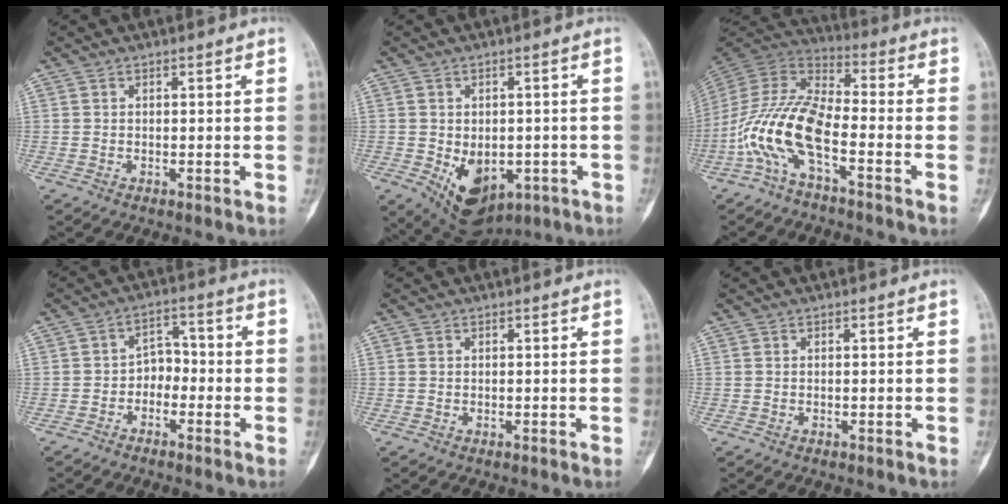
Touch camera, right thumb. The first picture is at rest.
{"total": 11.3, "force": [-3.8, 7.6, 7.6], "torque": [-0.088, 0.001, -0.036]}
{"total": 13.5, "force": [-5.6, 4.9, 11.2], "torque": [-0.242, 0.056, -0.119]}
{"total": 4.6, "force": [-1.9, 3.4, 2.4], "torque": [-0.009, 0.033, -0.045]}
{"total": 0.6, "force": [0.3, 0.4, 0.3], "torque": [-0.007, 0.003, 0.007]}
{"total": 0.0}